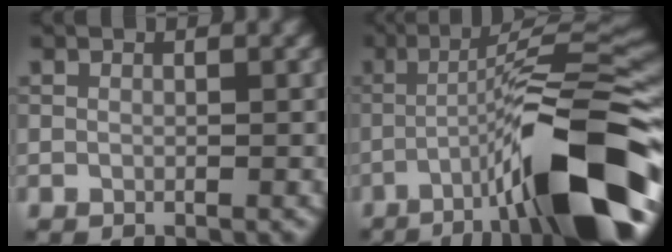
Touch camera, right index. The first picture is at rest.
{"total": 15.1, "force": [-6.6, 3.0, 13.3], "torque": [-0.198, 0.011, -0.099]}